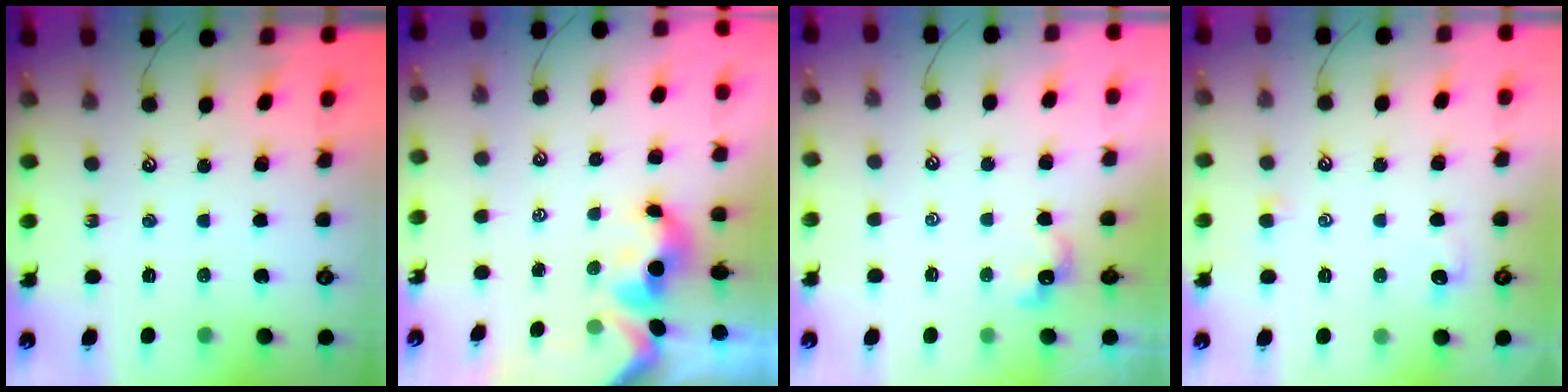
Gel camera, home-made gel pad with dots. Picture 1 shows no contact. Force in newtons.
{"total": 1.5, "press": 1.3, "slide": 0.7}
{"total": 2.1, "press": 2.1, "slide": 0.3}
{"total": 1.0, "press": 0.8, "slide": 0.6}